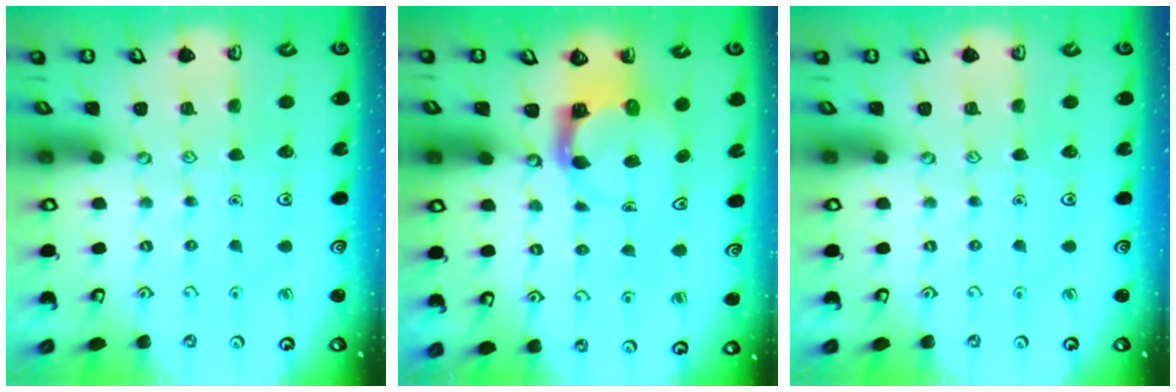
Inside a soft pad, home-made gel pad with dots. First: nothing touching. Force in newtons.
{"total": 3.9, "press": 3.9, "slide": 0.4}
{"total": 0.0}